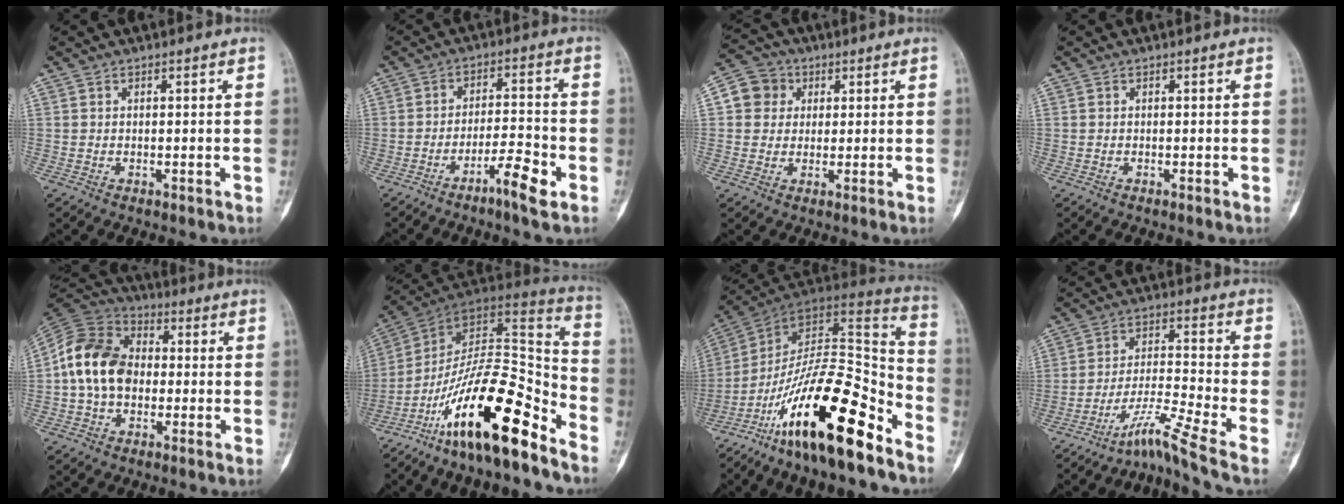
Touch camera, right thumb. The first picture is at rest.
{"total": 6.9, "force": [-4.0, 0.9, 5.6], "torque": [-0.097, 0.025, -0.068]}
{"total": 6.4, "force": [1.4, 6.0, 1.8], "torque": [-0.009, 0.008, 0.016]}
{"total": 0.0}
{"total": 13.8, "force": [-0.6, 10.2, 9.3], "torque": [-0.159, 0.029, -0.024]}
{"total": 22.8, "force": [-14.6, 6.2, 16.4], "torque": [-0.262, 0.094, -0.244]}
{"total": 25.3, "force": [-15.7, 7.1, 18.5], "torque": [-0.282, 0.088, -0.256]}
{"total": 8.3, "force": [-6.5, -2.2, 4.7], "torque": [-0.112, 0.056, -0.116]}